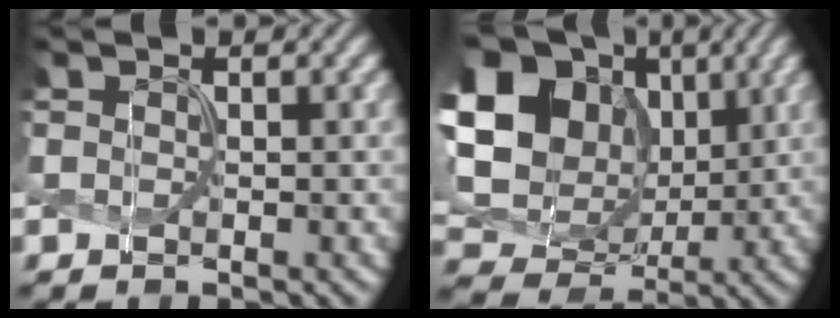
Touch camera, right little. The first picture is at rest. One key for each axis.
{"total": 17.2, "fx": 4.1, "fy": 13.4, "fz": 9.9, "tx": -0.233, "ty": 0.030, "tz": 0.076}